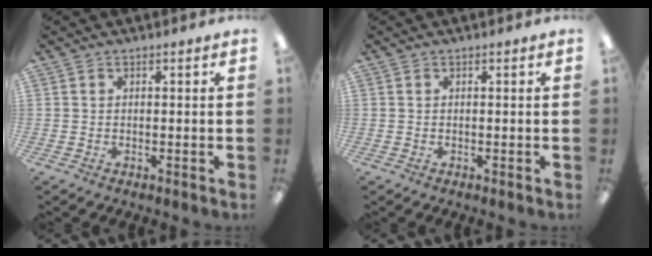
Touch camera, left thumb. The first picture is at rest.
{"total": 0.0}